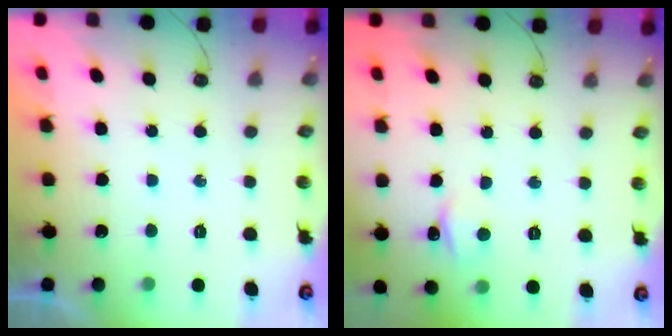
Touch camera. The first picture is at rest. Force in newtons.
{"total": 2.9, "press": 2.8, "slide": 0.3}